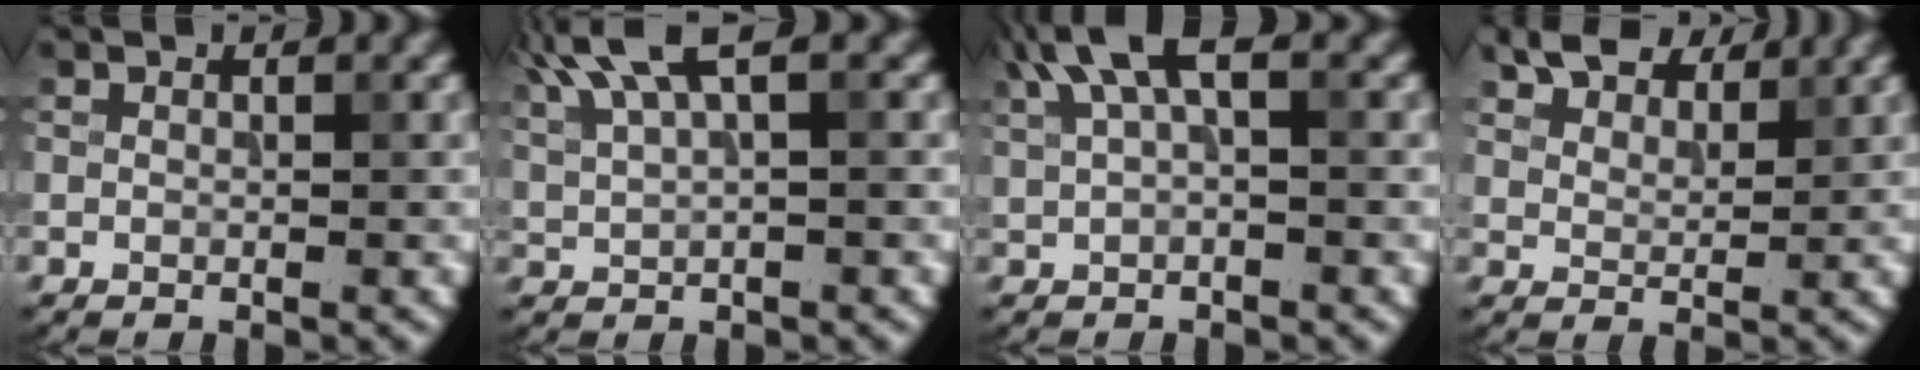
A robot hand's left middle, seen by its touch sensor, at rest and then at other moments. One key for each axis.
{"total": 5.5, "fx": 3.2, "fy": 1.5, "fz": 4.2, "tx": -0.085, "ty": 0.018, "tz": 0.065}
{"total": 4.3, "fx": 2.1, "fy": 1.3, "fz": 3.6, "tx": -0.067, "ty": 0.010, "tz": 0.037}
{"total": 5.6, "fx": 4.6, "fy": 2.4, "fz": 2.2, "tx": -0.048, "ty": -0.010, "tz": 0.094}